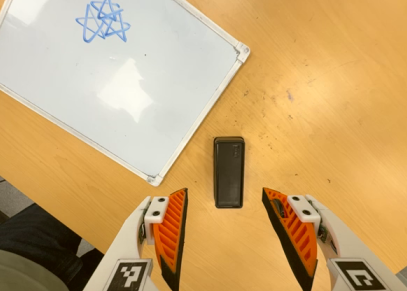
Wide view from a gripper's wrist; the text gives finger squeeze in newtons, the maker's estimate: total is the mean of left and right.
{"total": 0.0}